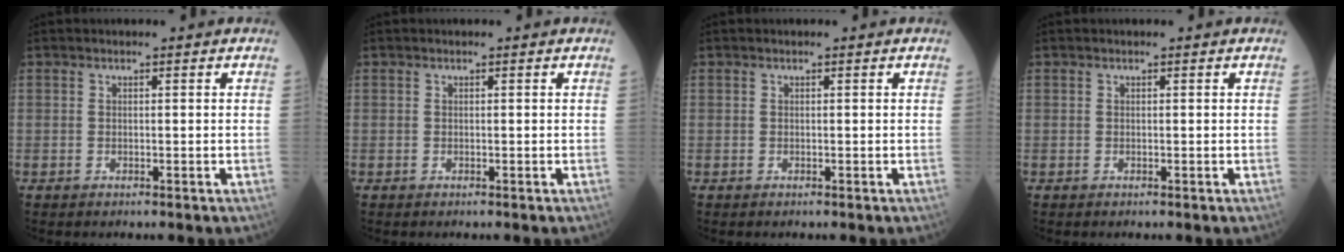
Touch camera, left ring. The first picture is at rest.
{"total": 0.0}
{"total": 0.0}
{"total": 0.0}